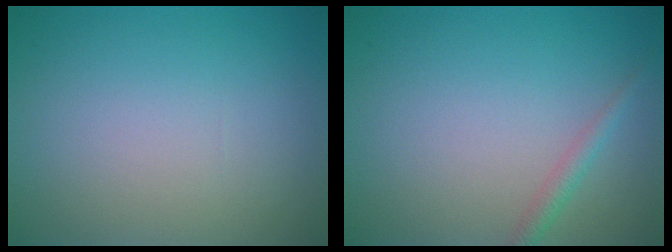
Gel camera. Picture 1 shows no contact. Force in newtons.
{"total": 1.3, "press": 1.3, "slide": 0.1}